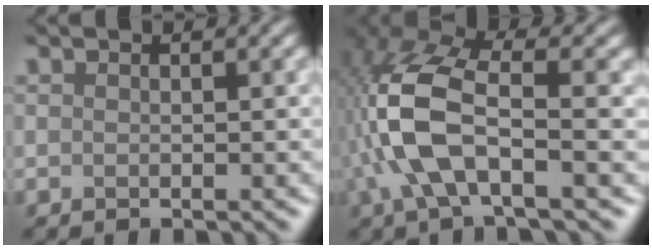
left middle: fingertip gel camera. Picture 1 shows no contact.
{"total": 7.5, "force": [-1.4, 3.2, 6.7], "torque": [-0.175, 0.011, -0.030]}